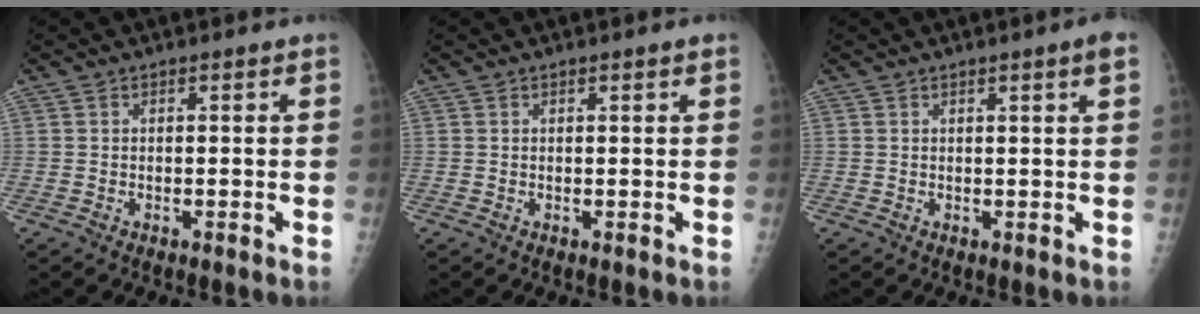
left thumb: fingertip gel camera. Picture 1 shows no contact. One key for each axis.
{"total": 1.0, "fx": 0.6, "fy": 0.1, "fz": 0.8, "tx": -0.010, "ty": -0.001, "tz": 0.007}
{"total": 2.6, "fx": 1.4, "fy": -0.2, "fz": 2.2, "tx": -0.034, "ty": -0.006, "tz": 0.019}